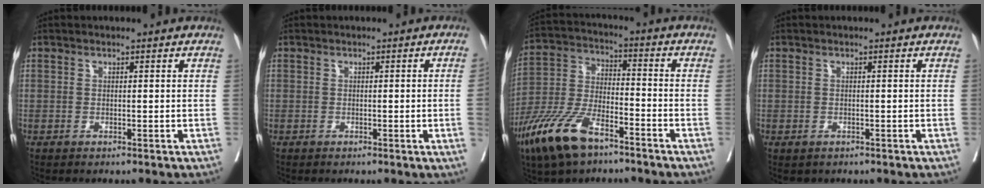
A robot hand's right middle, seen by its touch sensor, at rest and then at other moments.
{"total": 2.8, "force": [-0.3, -0.8, 2.7], "torque": [-0.042, -0.002, 0.000]}
{"total": 13.1, "force": [-8.5, 4.6, 8.8], "torque": [-0.192, -0.013, -0.166]}
{"total": 1.0, "force": [-0.6, 0.7, 0.3], "torque": [-0.010, -0.001, -0.005]}